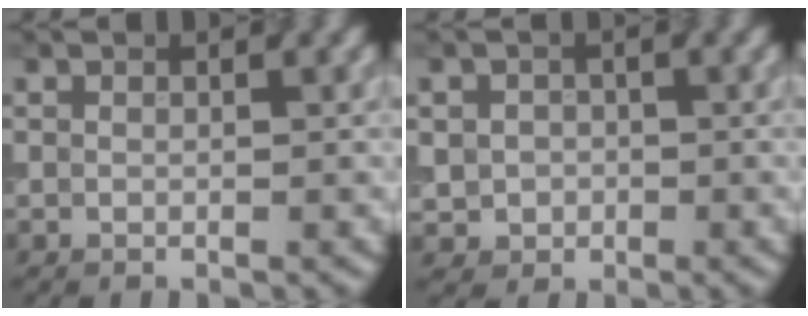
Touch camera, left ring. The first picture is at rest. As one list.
[{"total": 2.2, "force": [-0.2, 2.0, 0.7], "torque": [-0.007, -0.004, -0.003]}]